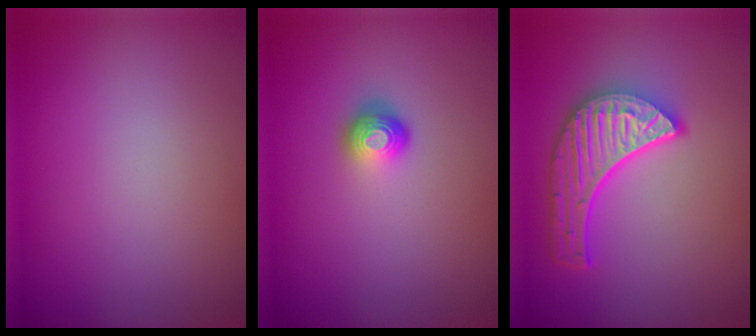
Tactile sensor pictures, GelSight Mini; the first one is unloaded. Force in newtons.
{"total": 1.9, "press": 1.3, "slide": 1.4}
{"total": 5.7, "press": 4.4, "slide": 3.6}